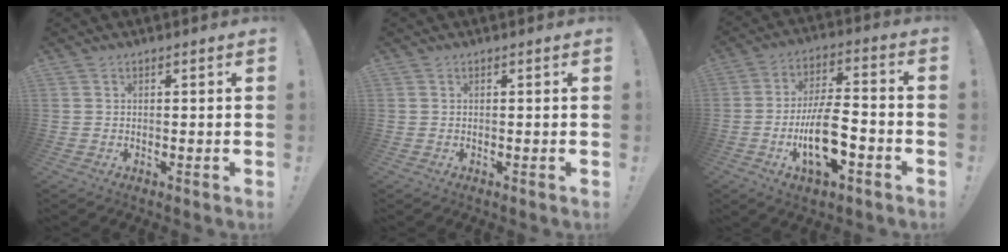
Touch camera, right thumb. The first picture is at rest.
{"total": 0.0}
{"total": 15.1, "force": [-4.9, 6.3, 12.7], "torque": [-0.224, 0.019, -0.083]}